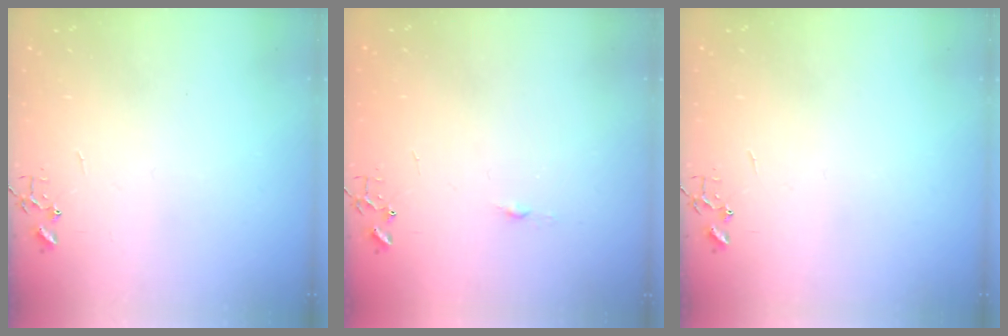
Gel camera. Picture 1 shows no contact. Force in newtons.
{"total": 3.3, "press": 3.3, "slide": 0.4}
{"total": 0.0}